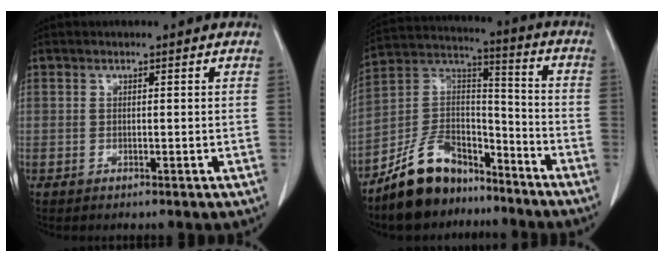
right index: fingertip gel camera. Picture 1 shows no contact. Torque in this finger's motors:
{"motor_torque": [-0.46, -0.21, -0.33, -0.21]}